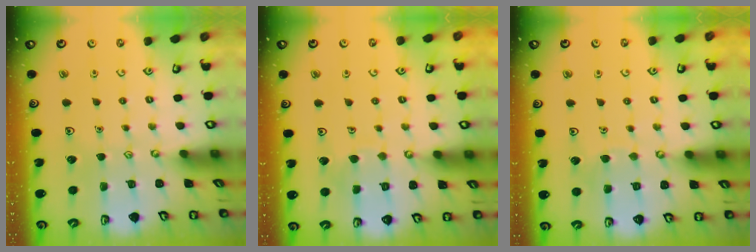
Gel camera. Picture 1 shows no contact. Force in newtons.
{"total": 6.1, "press": 6.1, "slide": 0.2}
{"total": 4.1, "press": 4.1, "slide": 0.3}